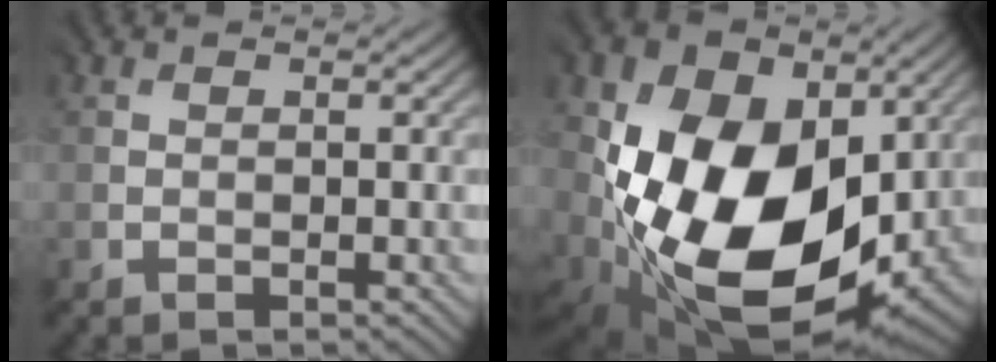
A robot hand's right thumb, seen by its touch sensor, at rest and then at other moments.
{"total": 19.2, "force": [0.8, 13.8, 13.3], "torque": [-0.270, -0.054, 0.034]}